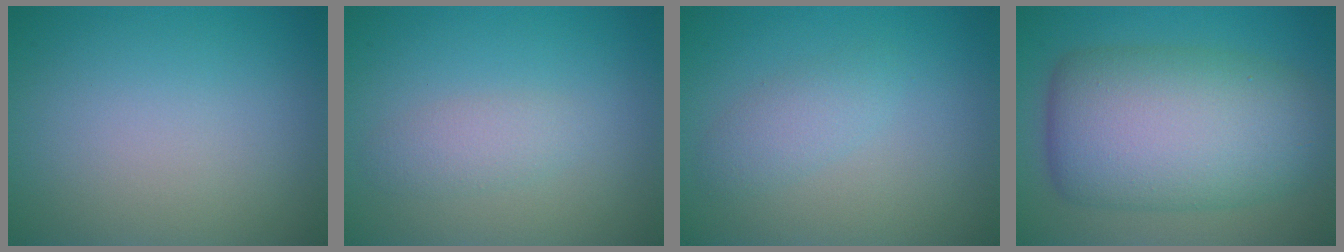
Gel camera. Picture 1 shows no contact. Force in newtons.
{"total": 1.7, "press": 1.7, "slide": 0.1}
{"total": 1.8, "press": 1.8, "slide": 0.0}
{"total": 11.4, "press": 11.4, "slide": 0.1}